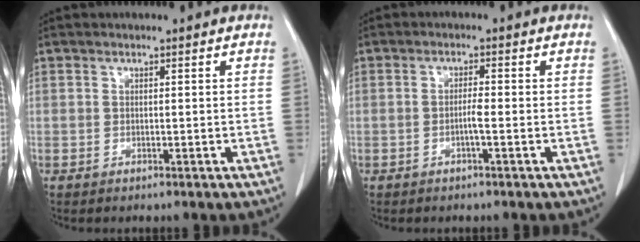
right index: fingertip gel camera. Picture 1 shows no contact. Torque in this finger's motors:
{"motor_torque": [-0.02, 0.02, 0.00, 0.02]}